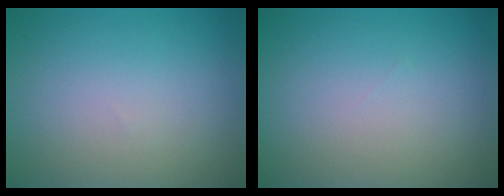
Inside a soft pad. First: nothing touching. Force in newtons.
{"total": 0.0}